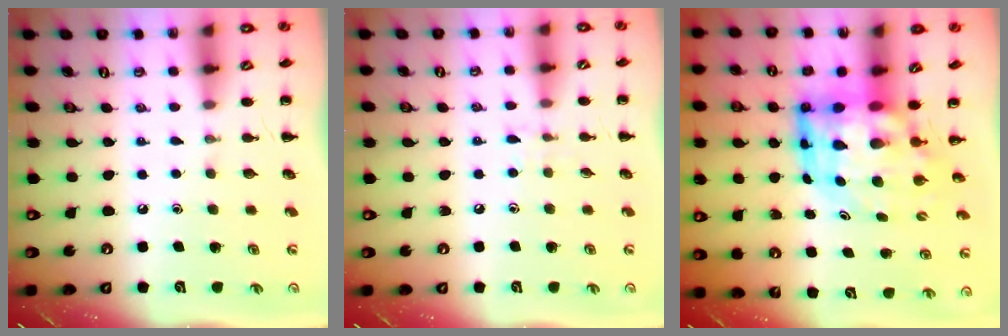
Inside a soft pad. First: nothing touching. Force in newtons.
{"total": 4.4, "press": 4.0, "slide": 1.7}
{"total": 9.8, "press": 9.3, "slide": 2.9}